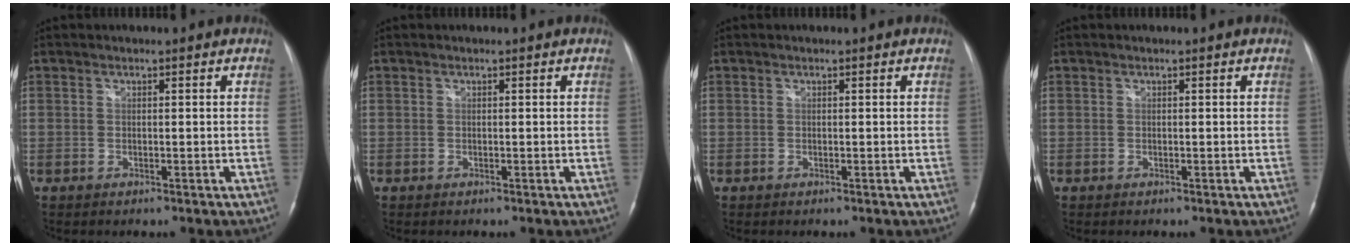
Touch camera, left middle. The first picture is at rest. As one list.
[{"total": 0.0}, {"total": 0.0}, {"total": 0.0}]